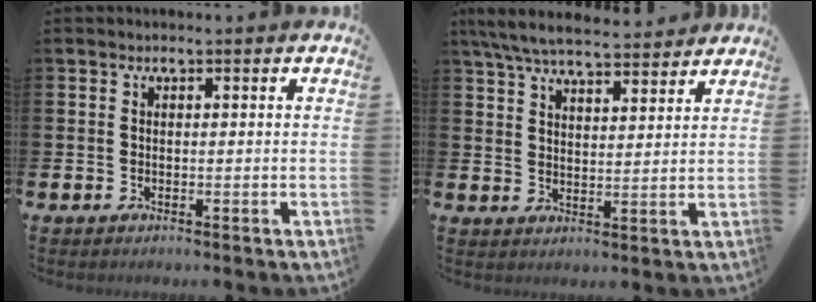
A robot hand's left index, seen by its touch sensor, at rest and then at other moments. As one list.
[{"total": 7.0, "force": [6.6, 1.1, 2.0], "torque": [-0.056, -0.033, 0.119]}]